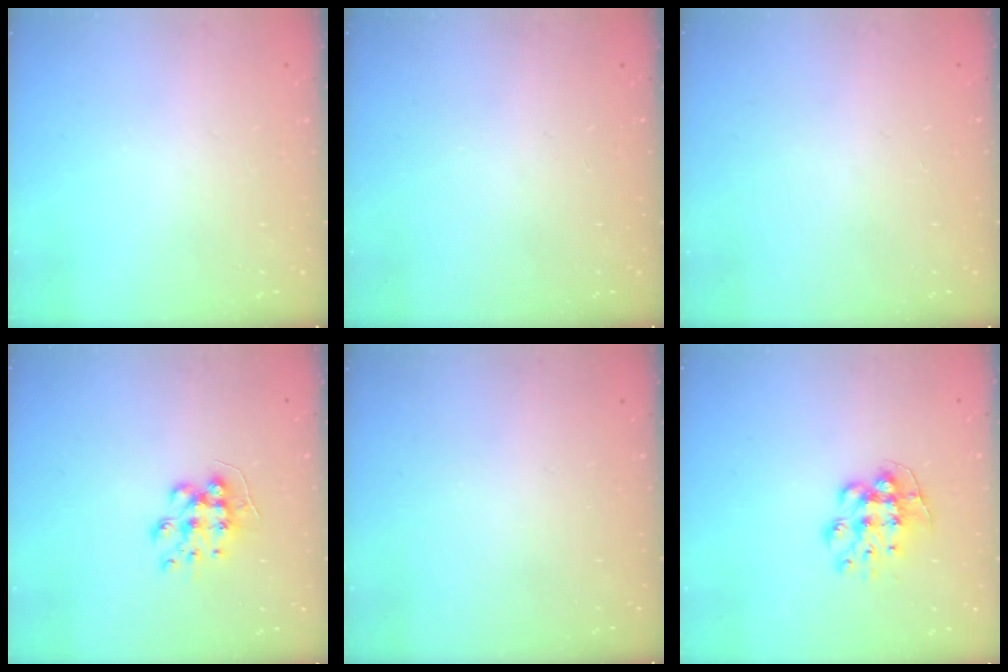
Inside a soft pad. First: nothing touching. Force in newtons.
{"total": 0.0}
{"total": 0.7, "press": 0.7, "slide": 0.2}
{"total": 9.8, "press": 9.8, "slide": 0.3}
{"total": 0.0}
{"total": 9.3, "press": 9.3, "slide": 0.3}